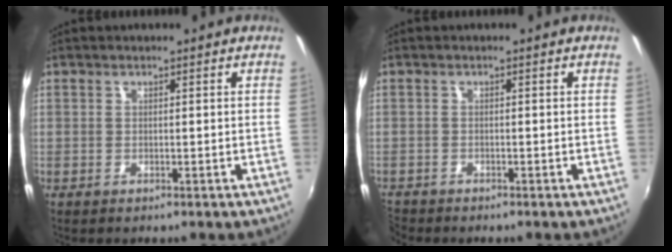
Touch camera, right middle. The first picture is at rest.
{"total": 2.5, "force": [-2.3, 0.8, 0.1], "torque": [-0.014, -0.011, -0.050]}